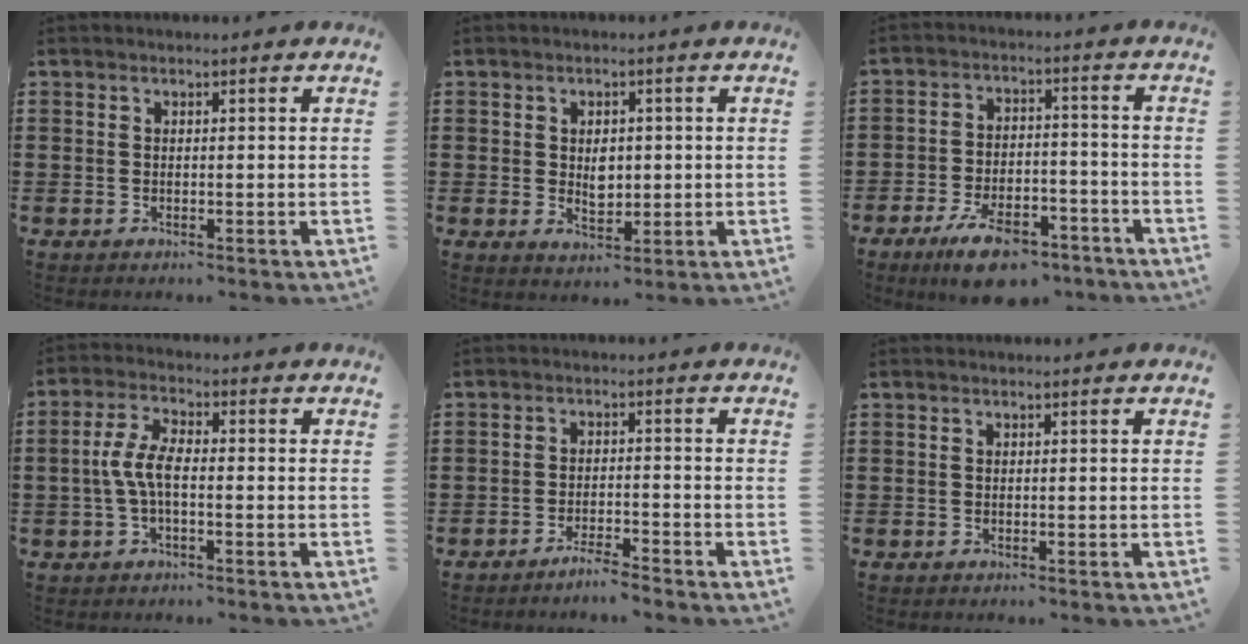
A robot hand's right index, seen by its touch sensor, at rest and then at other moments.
{"total": 3.7, "force": [0.2, 2.4, 2.7], "torque": [-0.040, 0.003, 0.000]}
{"total": 8.3, "force": [-6.0, 2.9, 4.9], "torque": [-0.092, 0.015, -0.107]}
{"total": 5.3, "force": [-0.9, 2.0, 4.8], "torque": [-0.121, -0.005, -0.027]}
{"total": 2.9, "force": [-2.8, 0.0, 0.8], "torque": [-0.015, 0.003, -0.054]}
{"total": 0.0}